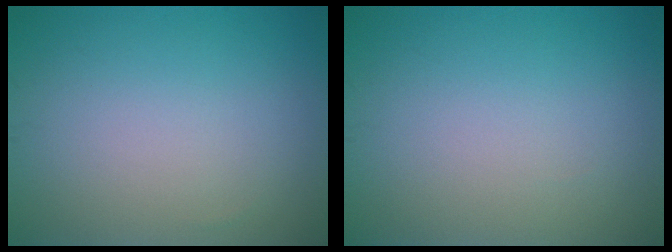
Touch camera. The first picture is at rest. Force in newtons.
{"total": 0.0}